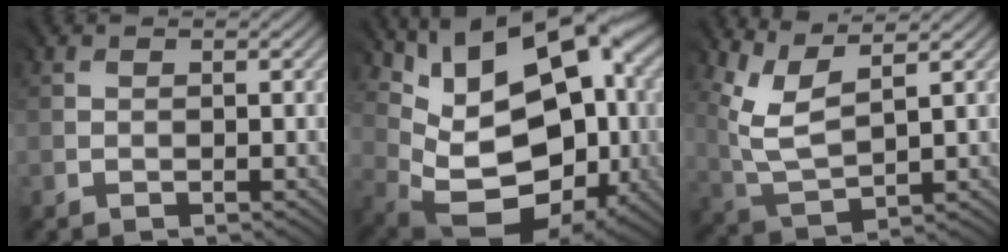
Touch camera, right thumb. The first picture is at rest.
{"total": 16.5, "force": [3.9, 10.3, 12.3], "torque": [-0.183, 0.004, 0.093]}
{"total": 5.8, "force": [3.7, 1.8, 4.1], "torque": [-0.107, 0.001, 0.084]}